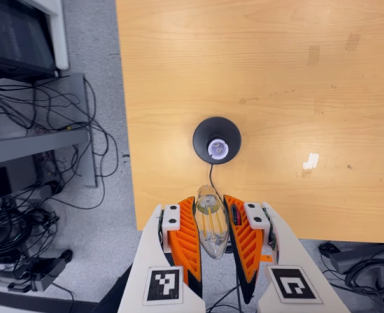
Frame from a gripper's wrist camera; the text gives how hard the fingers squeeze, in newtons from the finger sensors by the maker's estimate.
{"total": 22.9, "left": 23.9, "right": 21.8}